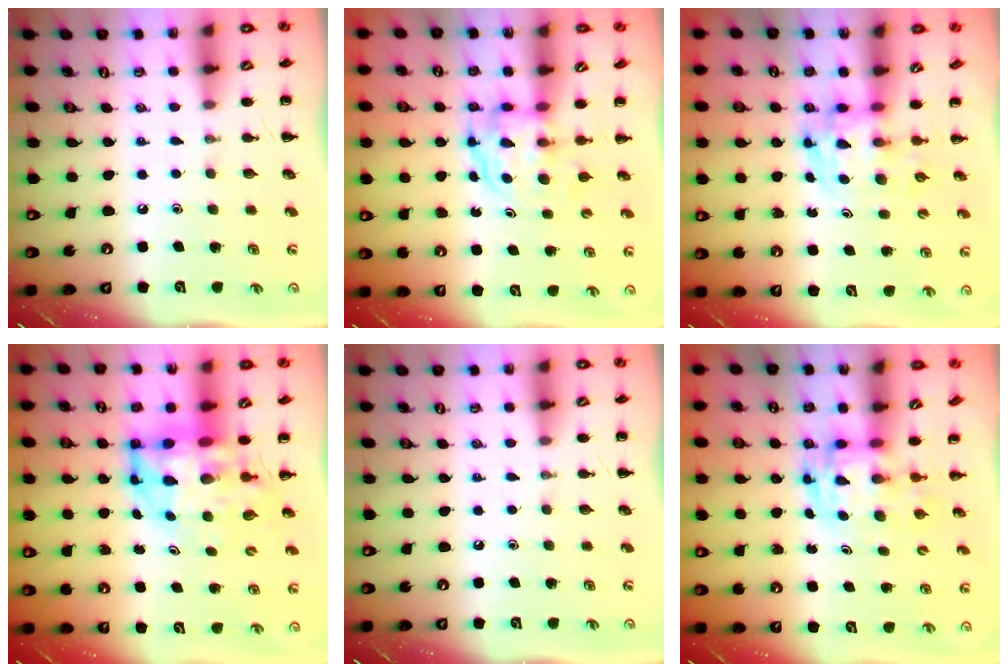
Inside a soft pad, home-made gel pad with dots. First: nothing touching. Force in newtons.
{"total": 3.7, "press": 3.7, "slide": 0.3}
{"total": 3.6, "press": 3.5, "slide": 0.6}
{"total": 8.2, "press": 7.8, "slide": 2.5}
{"total": 0.0}
{"total": 2.8, "press": 2.7, "slide": 0.6}